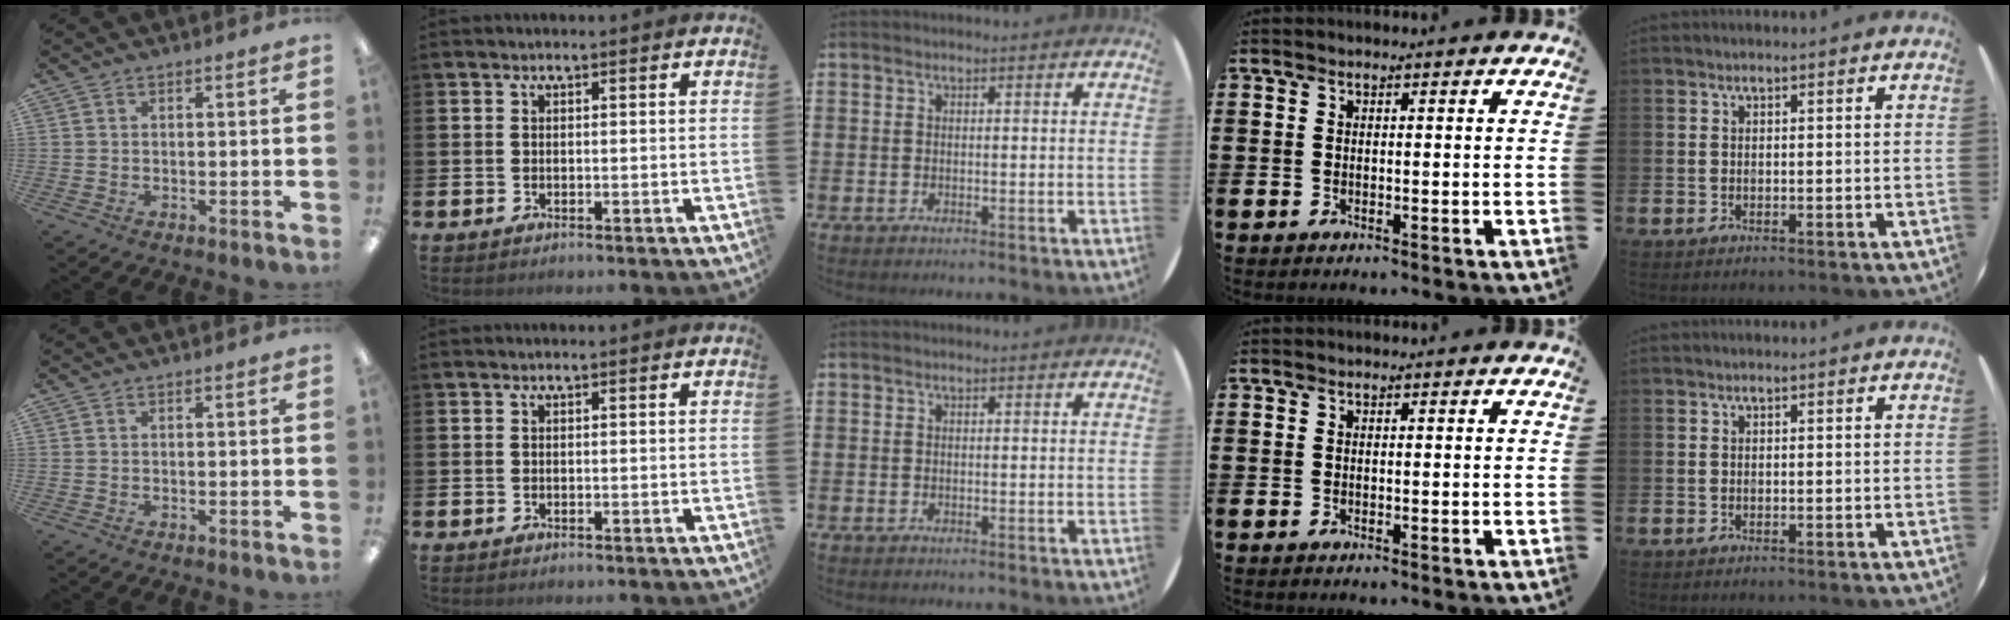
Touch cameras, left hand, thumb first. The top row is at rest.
{}